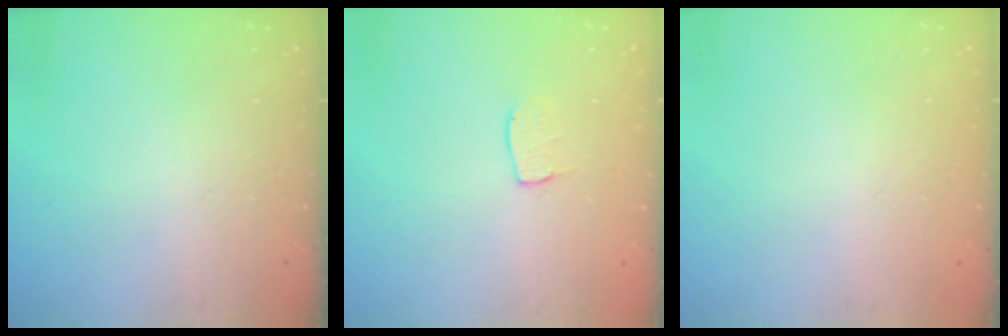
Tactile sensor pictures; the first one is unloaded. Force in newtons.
{"total": 4.5, "press": 4.5, "slide": 0.3}
{"total": 0.0}